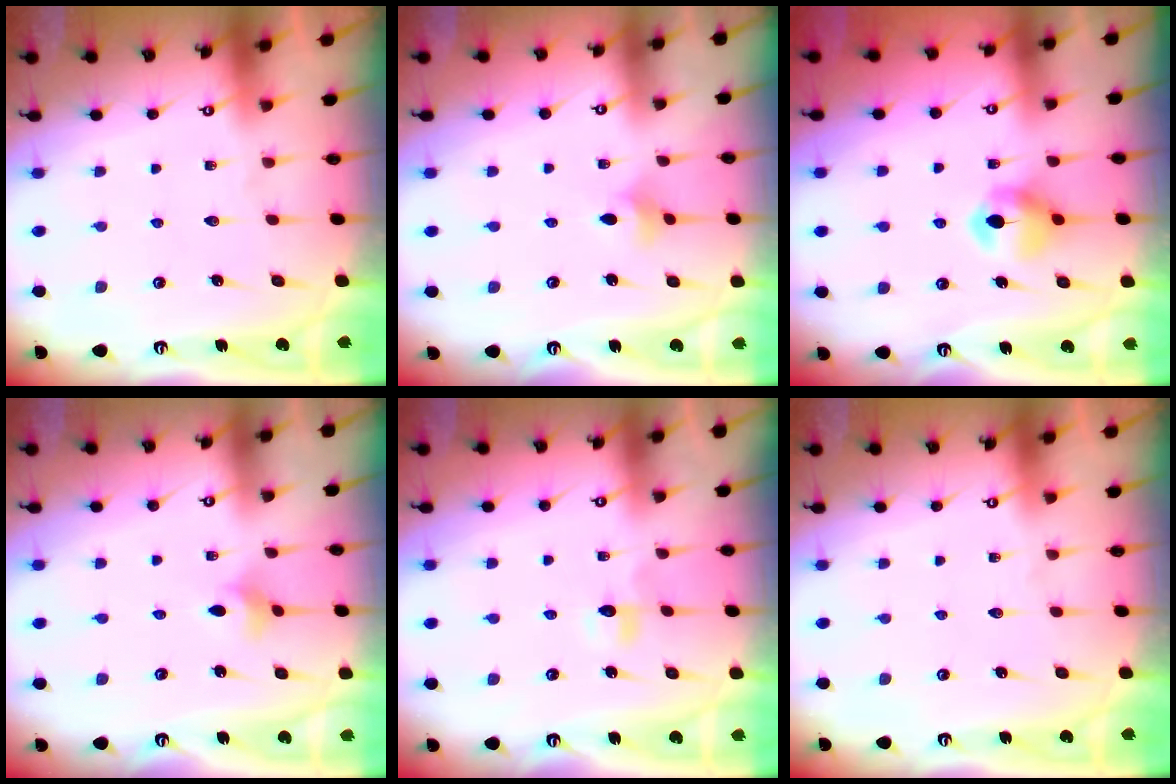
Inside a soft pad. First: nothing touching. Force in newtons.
{"total": 3.9, "press": 3.8, "slide": 0.8}
{"total": 7.1, "press": 7.1, "slide": 0.6}
{"total": 2.9, "press": 2.9, "slide": 0.6}
{"total": 3.3, "press": 3.3, "slide": 0.6}
{"total": 0.0}